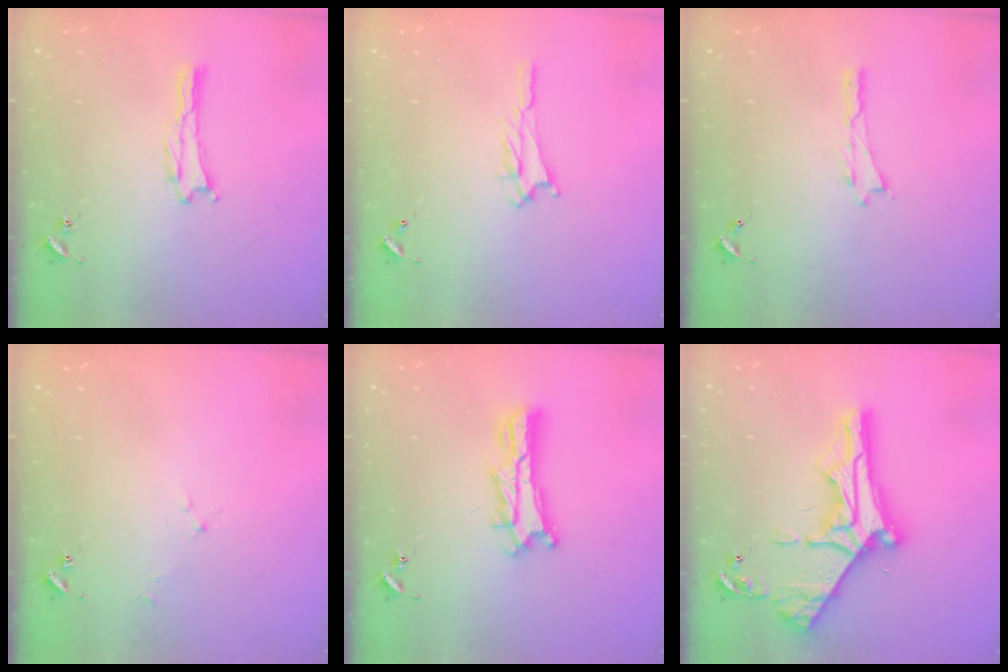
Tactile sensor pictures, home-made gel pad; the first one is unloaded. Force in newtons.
{"total": 1.7, "press": 1.6, "slide": 0.3}
{"total": 0.0}
{"total": 1.7, "press": 1.6, "slide": 0.3}
{"total": 5.2, "press": 5.2, "slide": 0.5}
{"total": 11.8, "press": 11.7, "slide": 1.2}